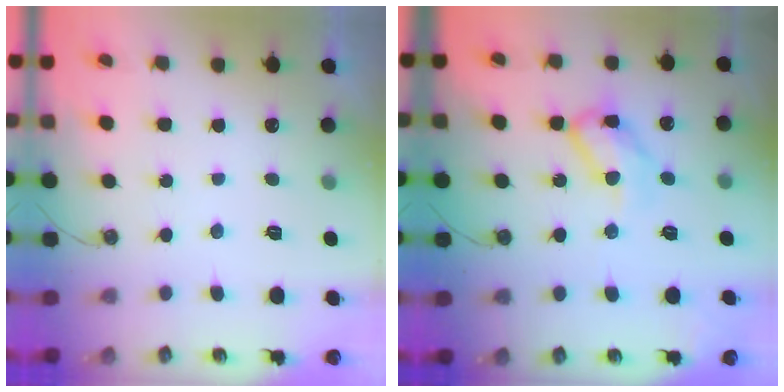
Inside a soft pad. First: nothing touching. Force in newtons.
{"total": 12.0, "press": 12.0, "slide": 0.4}